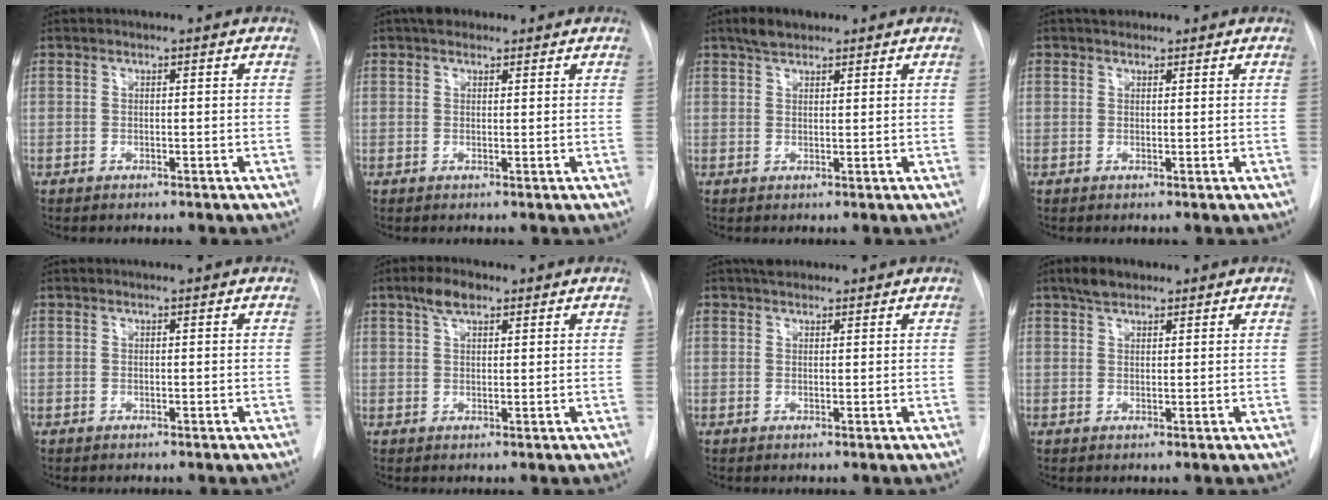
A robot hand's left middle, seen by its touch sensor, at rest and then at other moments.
{"total": 2.8, "force": [2.0, 1.6, 1.1], "torque": [-0.018, 0.016, 0.028]}
{"total": 3.1, "force": [2.4, 1.4, 1.5], "torque": [-0.031, 0.010, 0.040]}
{"total": 1.9, "force": [1.5, 1.1, 0.4], "torque": [-0.007, 0.014, 0.021]}
{"total": 0.0}
{"total": 3.6, "force": [2.3, 1.5, 2.4], "torque": [-0.048, 0.011, 0.043]}
{"total": 2.7, "force": [2.2, 1.3, 0.9], "torque": [-0.016, 0.020, 0.034]}
{"total": 3.1, "force": [2.3, 1.4, 1.5], "torque": [-0.032, 0.010, 0.039]}